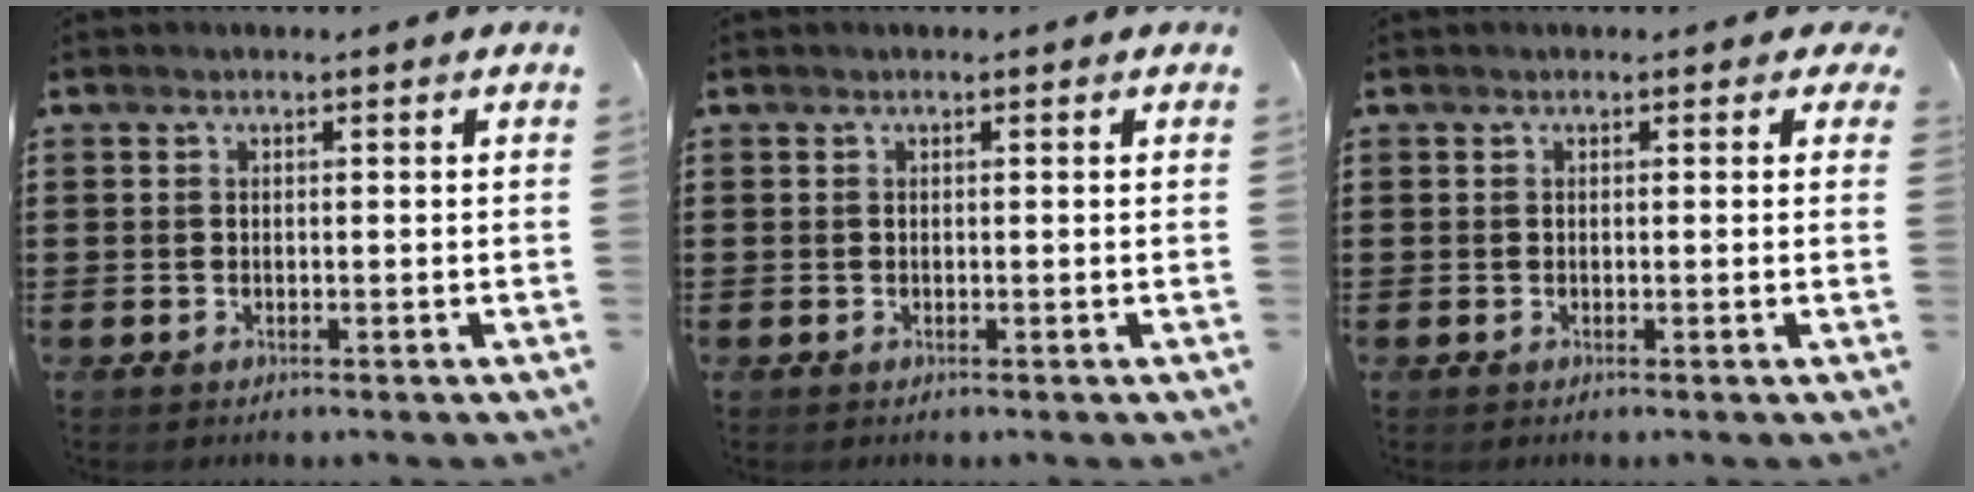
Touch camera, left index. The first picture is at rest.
{"total": 0.0}
{"total": 0.7, "force": [0.1, 0.6, 0.4], "torque": [-0.010, 0.006, 0.000]}